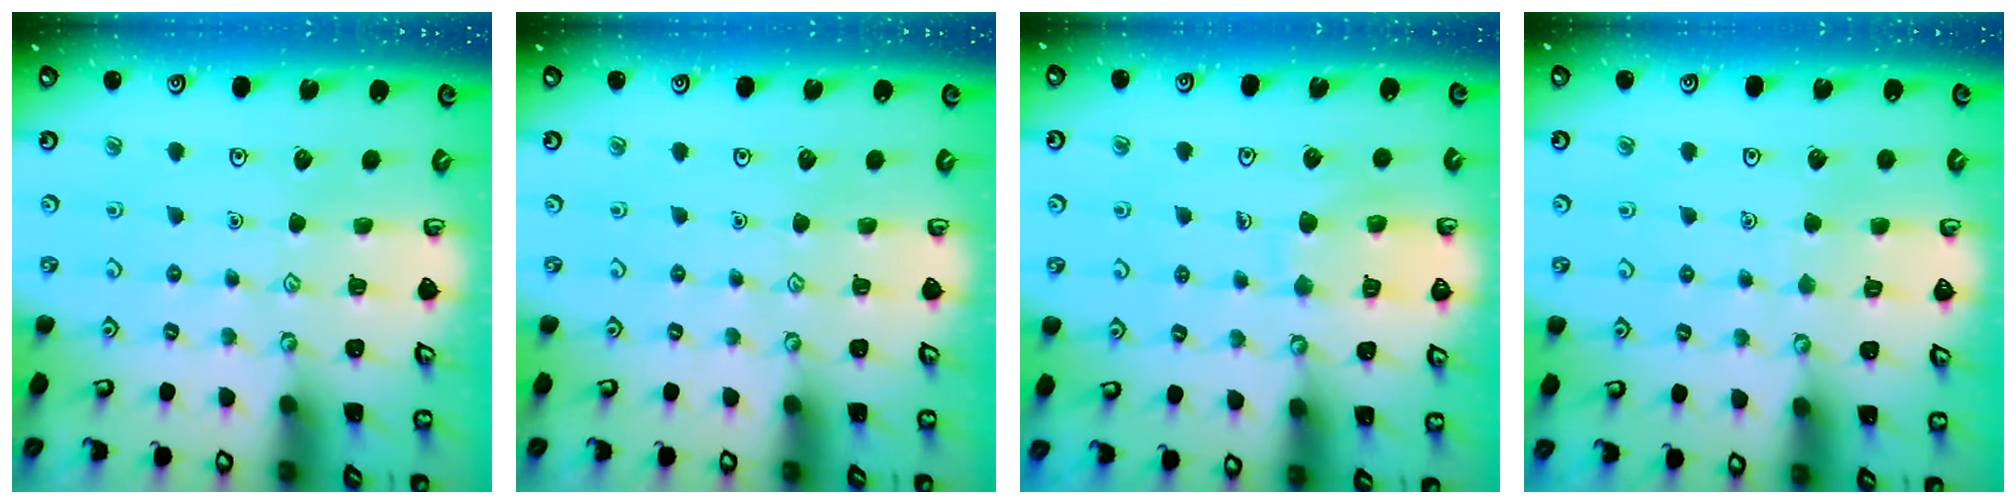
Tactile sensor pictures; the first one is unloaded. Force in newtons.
{"total": 0.0}
{"total": 8.2, "press": 8.1, "slide": 0.8}
{"total": 2.9, "press": 2.9, "slide": 0.3}